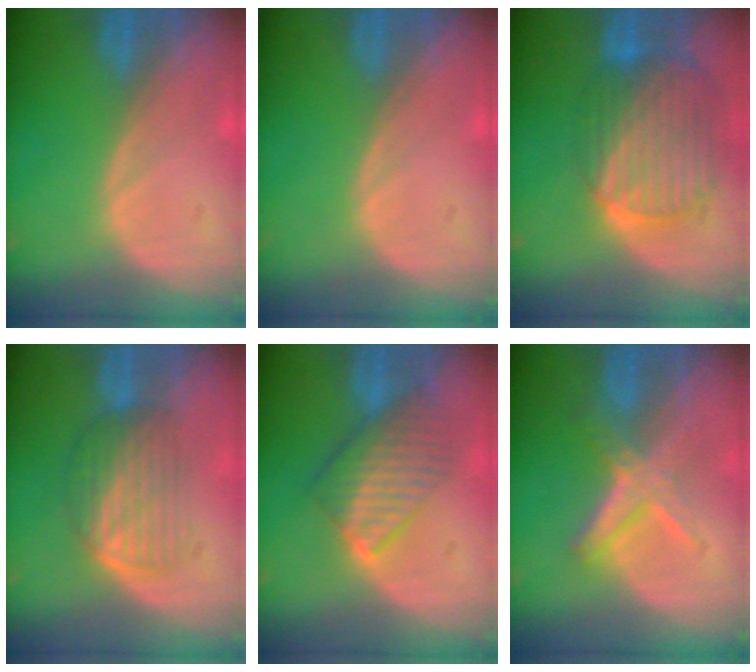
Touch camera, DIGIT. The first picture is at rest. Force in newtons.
{"total": 0.0}
{"total": 10.3, "press": 8.7, "slide": 5.5}
{"total": 5.8, "press": 5.5, "slide": 2.0}
{"total": 6.8, "press": 6.7, "slide": 1.0}
{"total": 5.8, "press": 5.4, "slide": 1.9}